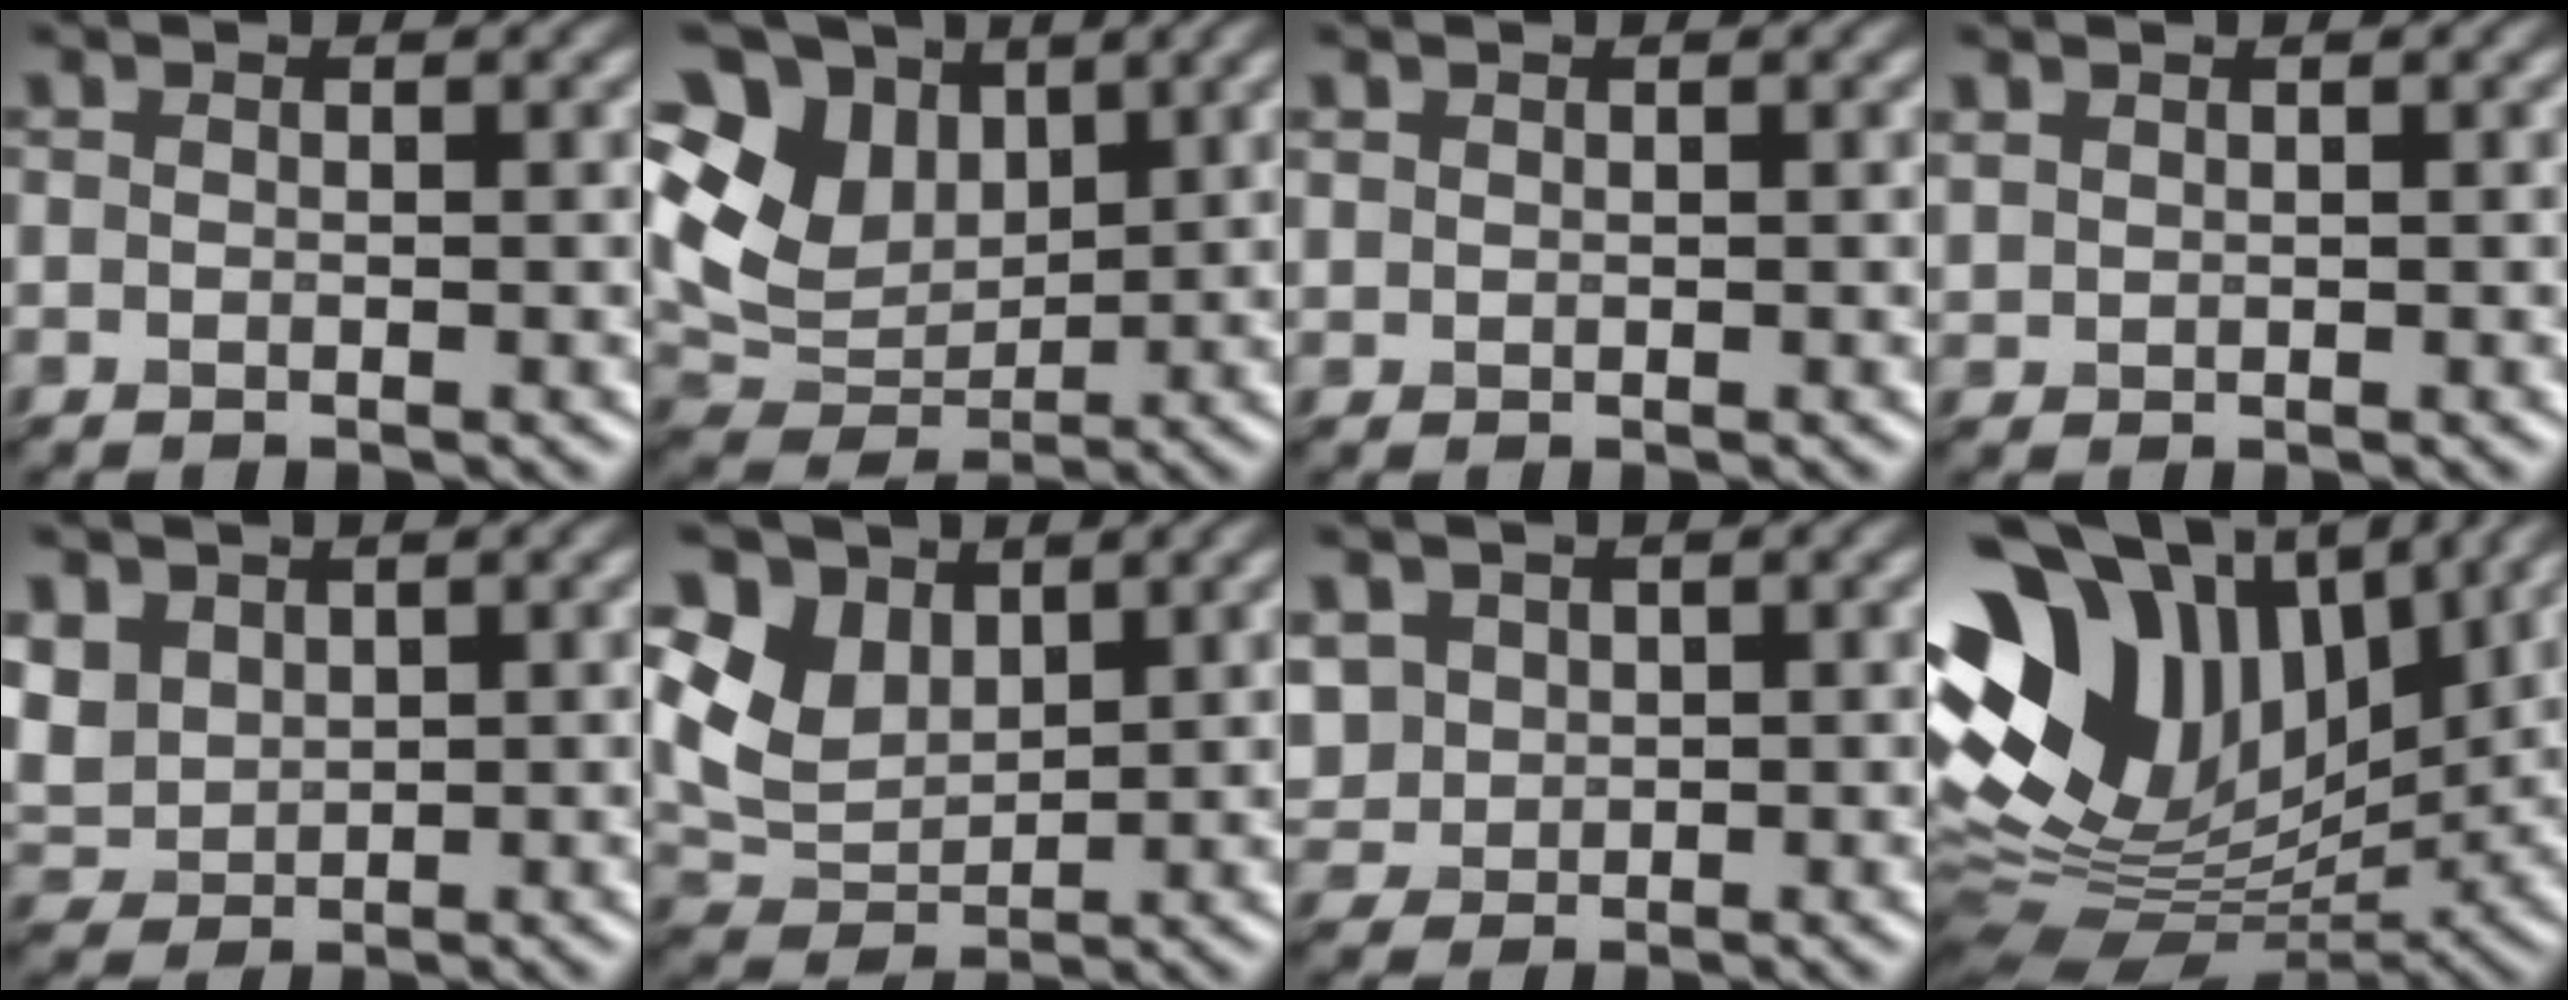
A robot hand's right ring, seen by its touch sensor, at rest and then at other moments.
{"total": 8.5, "force": [3.9, 5.8, 4.7], "torque": [-0.119, 0.017, 0.081]}
{"total": 1.0, "force": [0.1, -0.5, -0.9], "torque": [0.011, 0.006, 0.016]}
{"total": 1.1, "force": [0.6, -0.3, -0.8], "torque": [0.008, 0.006, 0.029]}
{"total": 2.8, "force": [1.7, 2.2, 0.7], "torque": [-0.046, 0.008, 0.049]}
{"total": 4.6, "force": [2.8, 3.1, 1.9], "torque": [-0.066, 0.011, 0.067]}
{"total": 2.1, "force": [1.1, 1.8, -0.1], "torque": [-0.024, 0.009, 0.047]}
{"total": 13.2, "force": [4.2, 9.2, 8.6], "torque": [-0.183, 0.033, 0.086]}